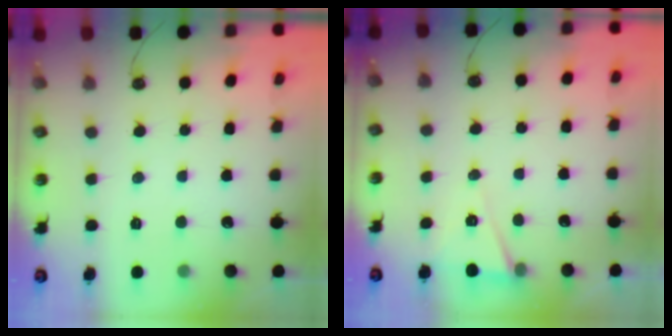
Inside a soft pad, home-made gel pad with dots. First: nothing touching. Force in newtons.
{"total": 6.1, "press": 3.9, "slide": 4.7}